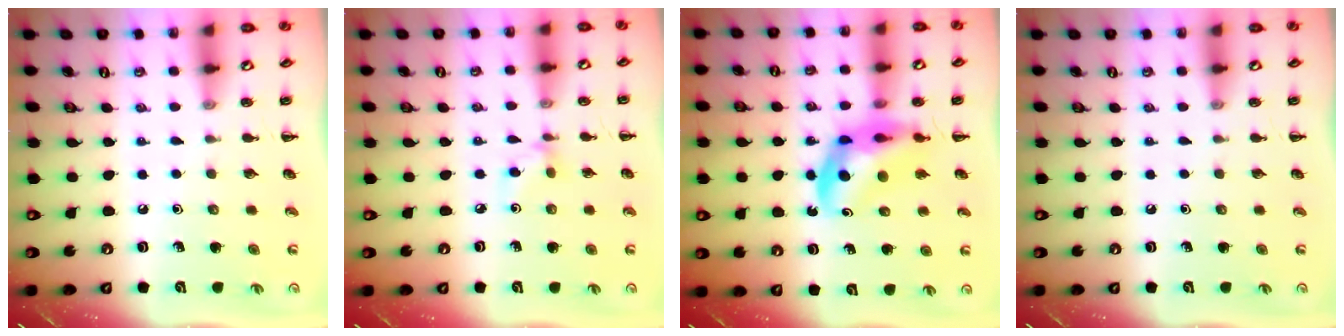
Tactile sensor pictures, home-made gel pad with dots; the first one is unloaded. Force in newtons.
{"total": 3.6, "press": 3.4, "slide": 1.3}
{"total": 11.2, "press": 10.7, "slide": 3.3}
{"total": 0.0}